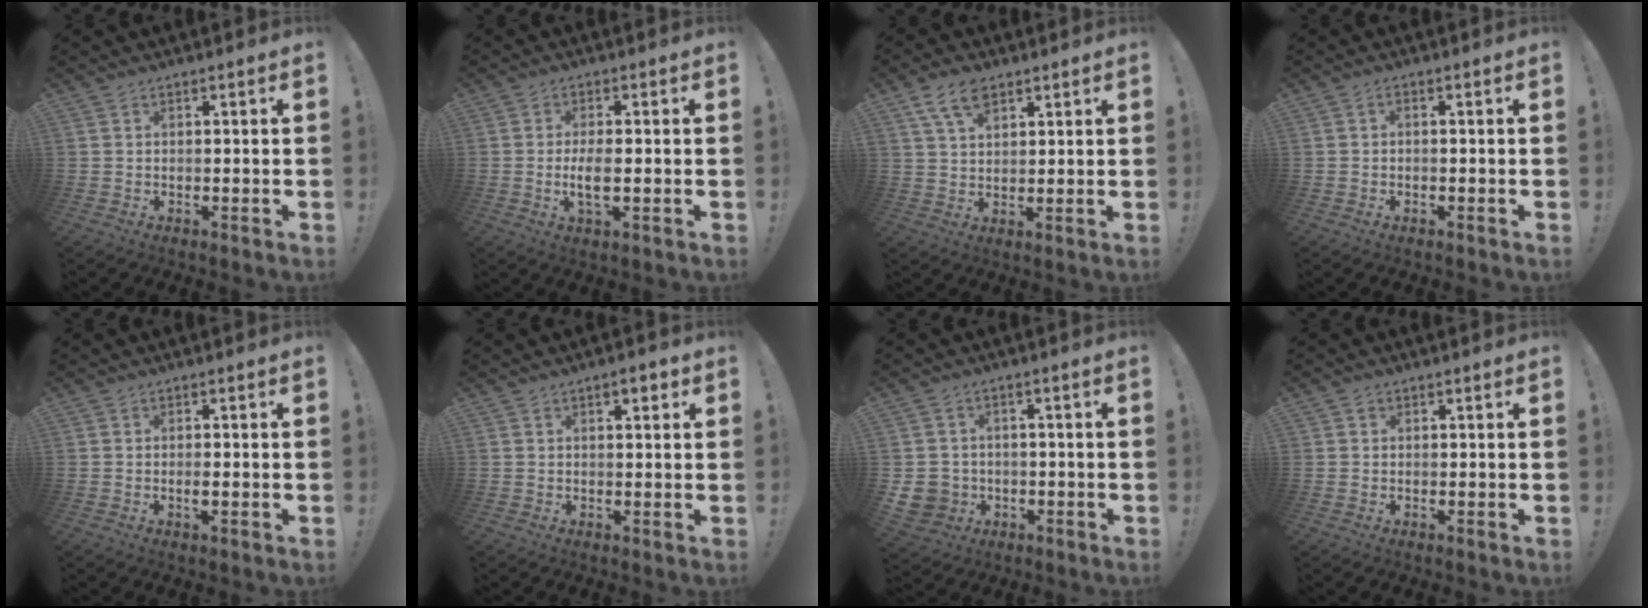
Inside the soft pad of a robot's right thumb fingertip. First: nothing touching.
{"total": 5.6, "force": [-0.9, 1.8, 5.3], "torque": [-0.114, -0.011, -0.022]}
{"total": 8.3, "force": [5.1, 4.4, 4.8], "torque": [-0.081, -0.013, 0.096]}
{"total": 1.1, "force": [-0.6, 0.2, 0.9], "torque": [-0.016, 0.003, -0.011]}
{"total": 1.6, "force": [-0.3, 0.3, 1.6], "torque": [-0.019, -0.005, -0.007]}
{"total": 3.1, "force": [1.5, 1.2, 2.4], "torque": [-0.032, -0.004, 0.022]}
{"total": 6.5, "force": [-1.3, 6.0, 2.2], "torque": [-0.051, 0.007, -0.020]}
{"total": 0.9, "force": [0.5, 0.8, 0.1], "torque": [0.007, -0.001, 0.007]}